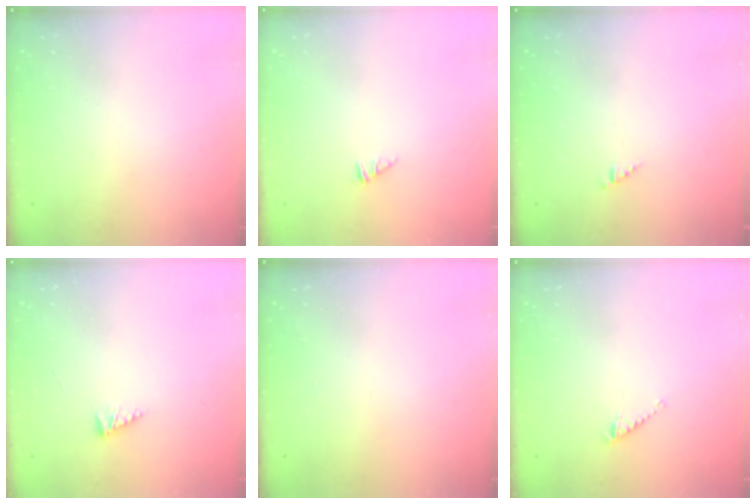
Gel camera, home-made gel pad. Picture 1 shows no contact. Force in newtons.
{"total": 0.0}
{"total": 0.8, "press": 0.8, "slide": 0.2}
{"total": 2.7, "press": 2.7, "slide": 0.6}
{"total": 0.0}
{"total": 2.9, "press": 2.9, "slide": 0.5}